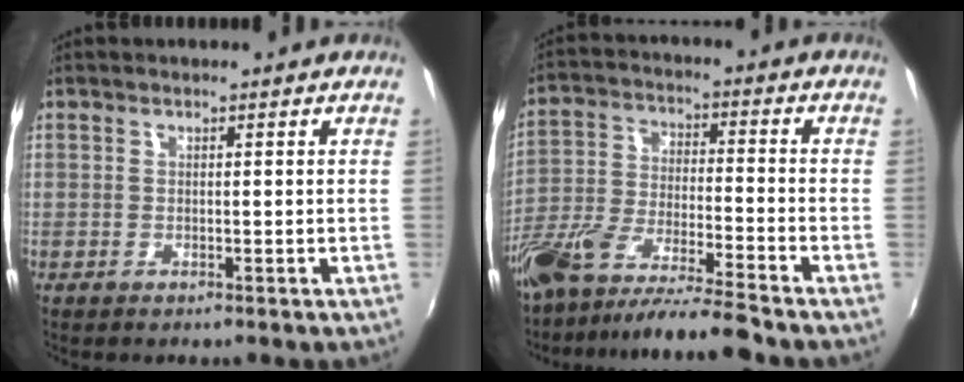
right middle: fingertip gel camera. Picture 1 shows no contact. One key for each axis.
{"total": 13.7, "fx": -11.7, "fy": 0.4, "fz": 7.2, "tx": -0.150, "ty": -0.021, "tz": -0.216}